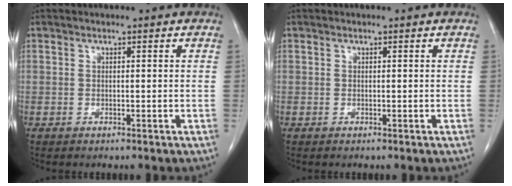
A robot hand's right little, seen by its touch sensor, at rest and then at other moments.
{"total": 0.0}